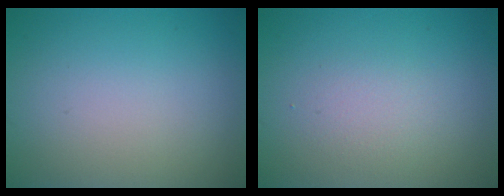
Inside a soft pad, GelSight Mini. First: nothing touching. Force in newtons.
{"total": 1.6, "press": 1.6, "slide": 0.1}